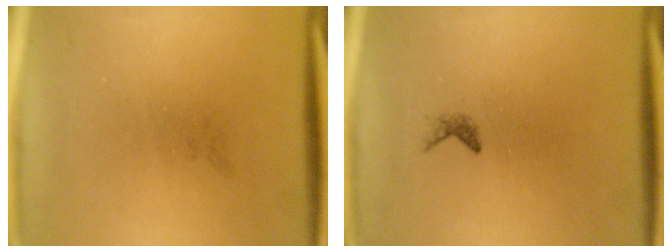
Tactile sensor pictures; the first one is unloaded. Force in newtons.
{"total": 0.6}